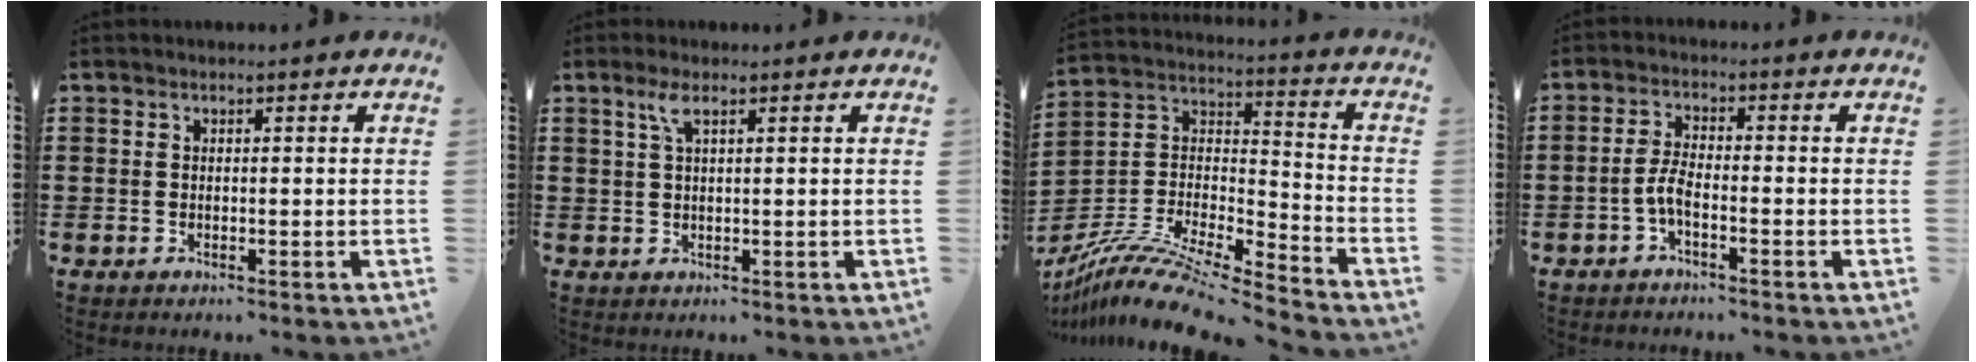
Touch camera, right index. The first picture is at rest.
{"total": 2.6, "force": [1.3, 0.5, 2.2], "torque": [-0.047, 0.005, 0.021]}
{"total": 11.8, "force": [-10.2, 1.6, 5.6], "torque": [-0.113, 0.017, -0.206]}
{"total": 3.6, "force": [-1.5, 0.9, 3.1], "torque": [-0.078, -0.004, -0.035]}